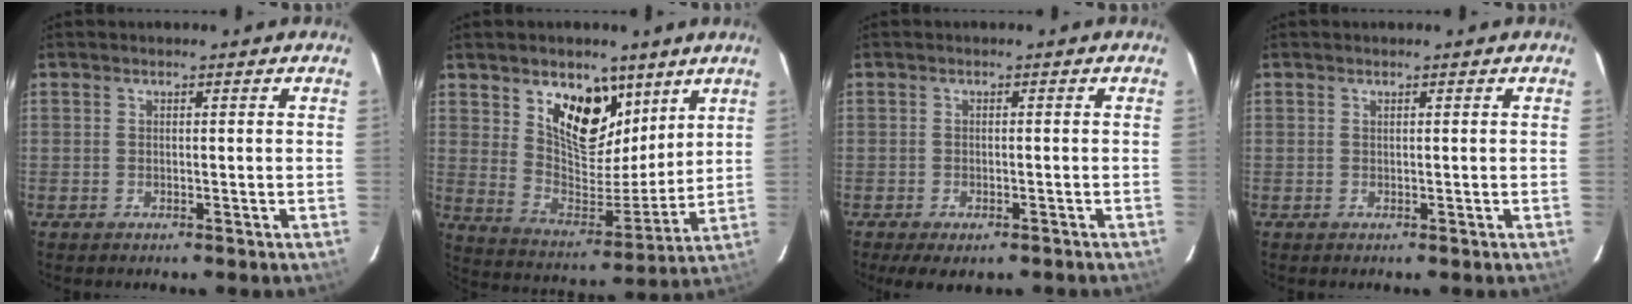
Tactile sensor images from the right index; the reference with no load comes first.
{"total": 15.1, "force": [8.7, 8.3, 9.2], "torque": [-0.148, -0.012, 0.157]}
{"total": 6.5, "force": [-4.6, 2.5, 3.8], "torque": [-0.084, -0.024, -0.068]}
{"total": 0.0}